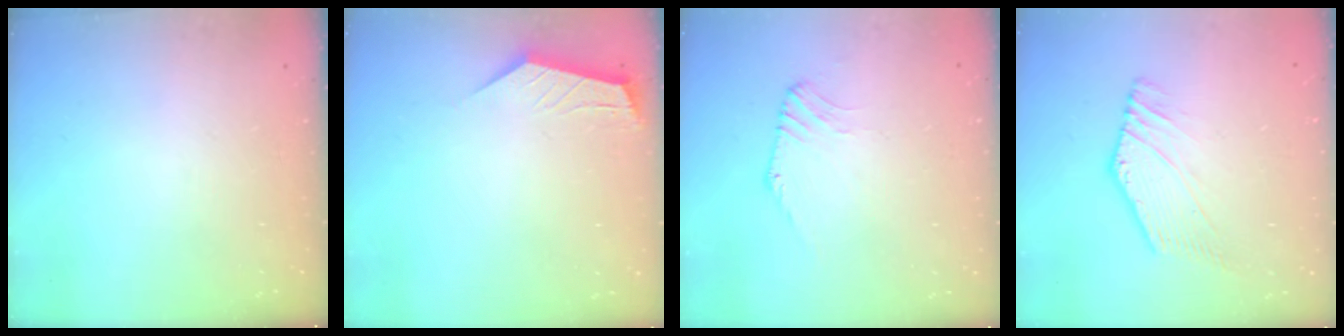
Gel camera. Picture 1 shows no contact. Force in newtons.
{"total": 1.7, "press": 1.7, "slide": 0.1}
{"total": 1.4, "press": 1.4, "slide": 0.4}
{"total": 1.7, "press": 1.3, "slide": 1.1}